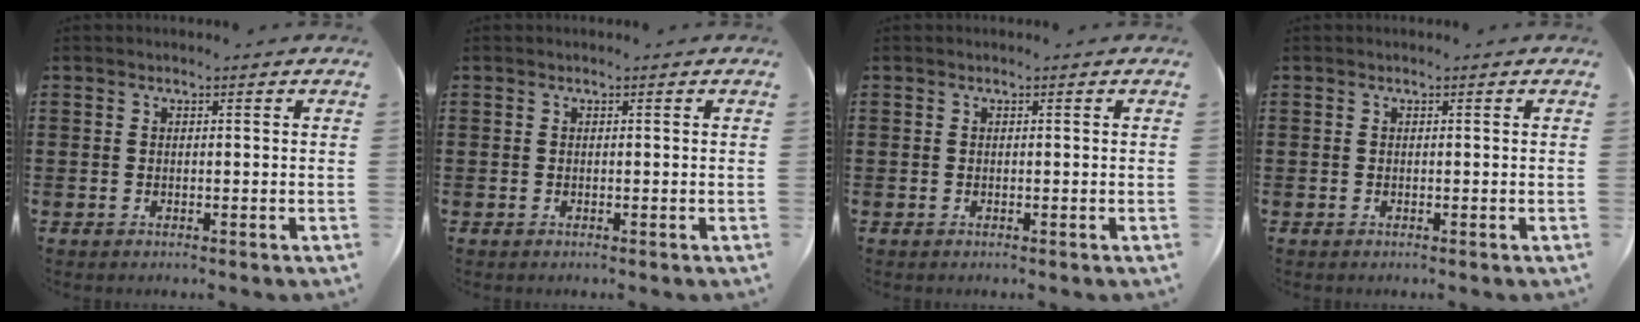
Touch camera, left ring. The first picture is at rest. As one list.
[{"total": 0.0}, {"total": 0.0}, {"total": 0.0}]